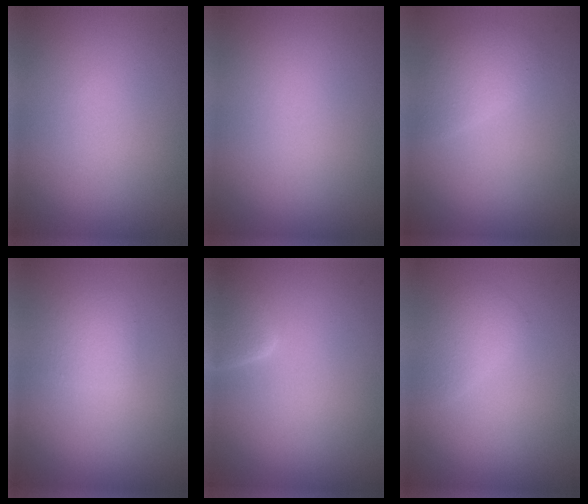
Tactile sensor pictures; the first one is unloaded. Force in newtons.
{"total": 0.0}
{"total": 2.3, "press": 2.3, "slide": 0.1}
{"total": 1.9, "press": 1.9, "slide": 0.1}
{"total": 3.0, "press": 3.0, "slide": 0.2}
{"total": 1.7, "press": 1.7, "slide": 0.1}